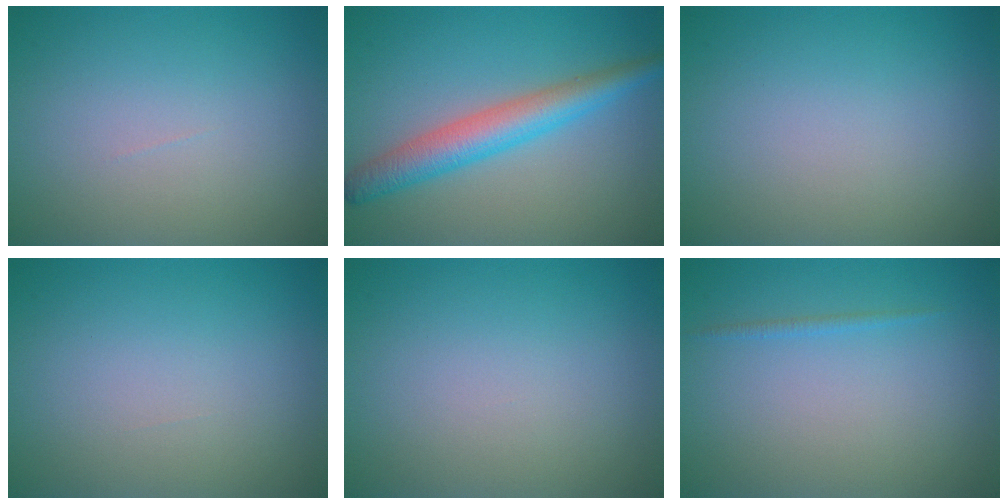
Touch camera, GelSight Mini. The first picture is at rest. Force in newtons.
{"total": 4.7, "press": 4.7, "slide": 0.1}
{"total": 0.0}
{"total": 0.0}
{"total": 0.0}
{"total": 0.6, "press": 0.6, "slide": 0.1}